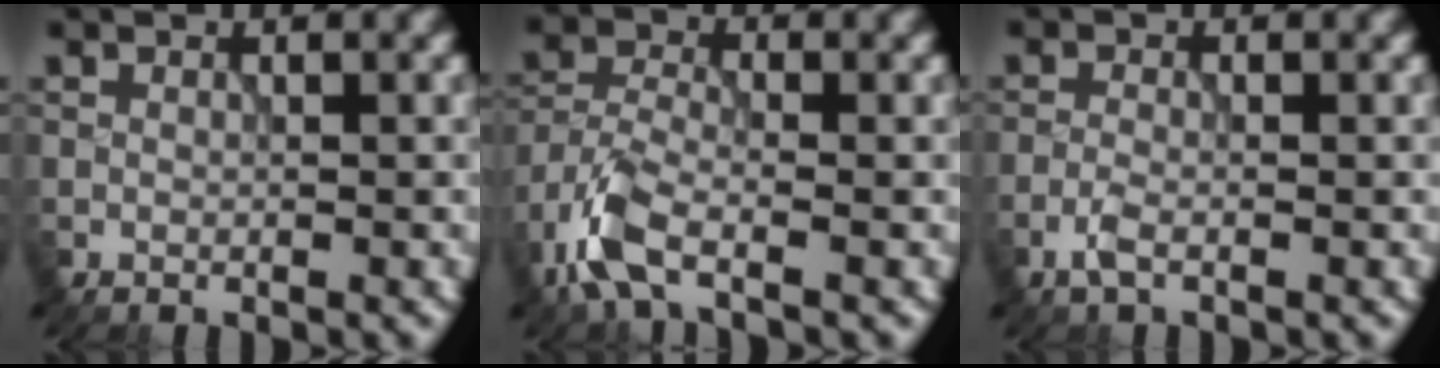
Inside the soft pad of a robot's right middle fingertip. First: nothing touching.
{"total": 4.9, "force": [-3.0, 1.8, 3.5], "torque": [-0.084, -0.007, -0.075]}
{"total": 1.5, "force": [-0.9, 0.4, 1.2], "torque": [-0.028, 0.001, -0.023]}